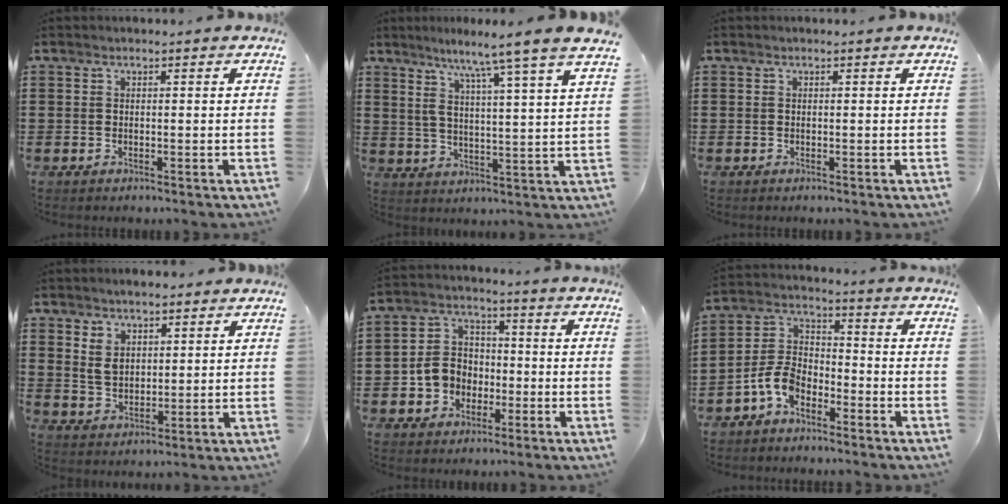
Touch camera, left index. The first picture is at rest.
{"total": 7.5, "force": [6.0, -1.4, 4.3], "torque": [-0.100, -0.045, 0.091]}
{"total": 0.0}
{"total": 4.5, "force": [3.0, 2.6, 2.0], "torque": [-0.050, 0.005, 0.055]}
{"total": 6.1, "force": [-1.9, 5.4, 2.1], "torque": [-0.066, 0.017, -0.040]}
{"total": 6.9, "force": [-4.6, 3.6, 3.7], "torque": [-0.107, 0.002, -0.097]}